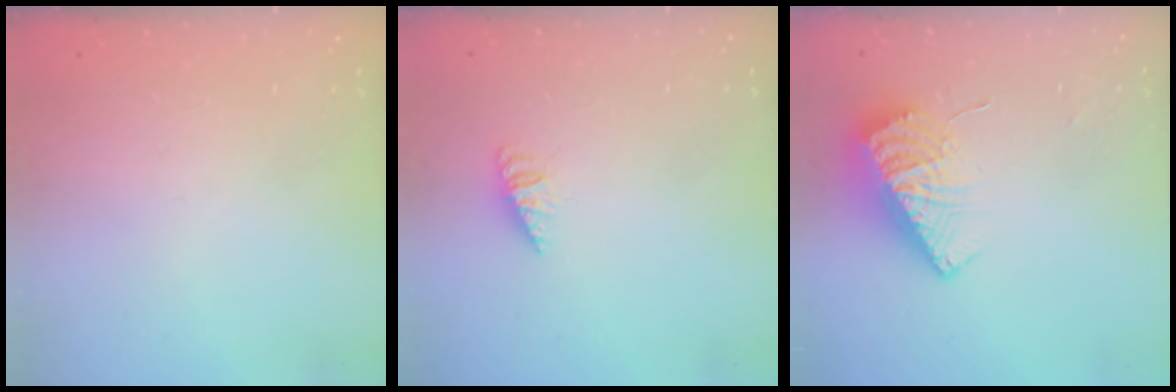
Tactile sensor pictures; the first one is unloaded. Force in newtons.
{"total": 1.8, "press": 1.8, "slide": 0.4}
{"total": 11.9, "press": 11.9, "slide": 1.2}